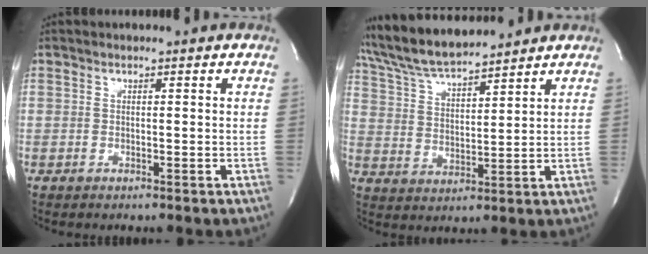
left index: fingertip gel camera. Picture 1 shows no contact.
{"total": 10.7, "force": [10.0, 0.4, 3.7], "torque": [-0.078, 0.019, 0.193]}